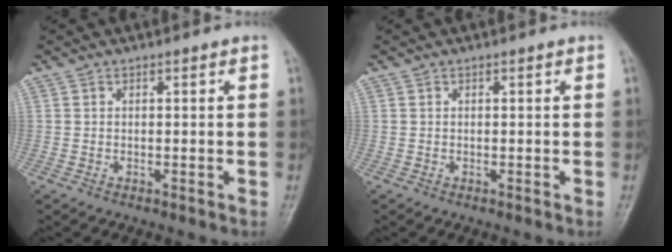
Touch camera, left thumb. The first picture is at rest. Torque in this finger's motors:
{"motor_torque": [0.00, 0.01, -0.09, -0.09, 0.00]}